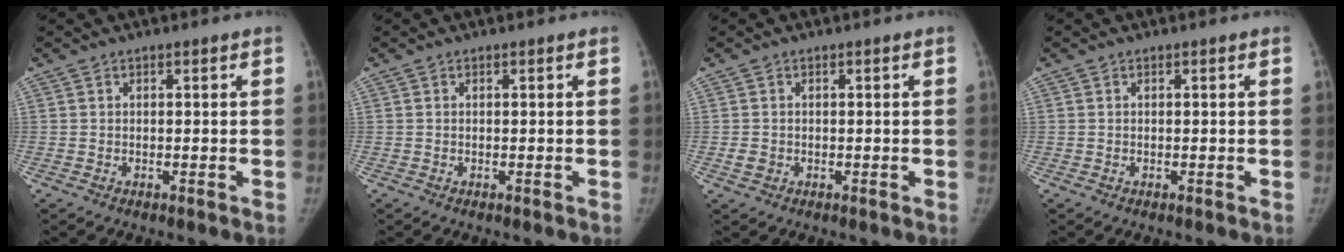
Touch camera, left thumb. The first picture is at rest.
{"total": 0.0}
{"total": 1.6, "force": [-0.3, 1.4, 0.7], "torque": [-0.010, 0.001, -0.002]}
{"total": 0.0}